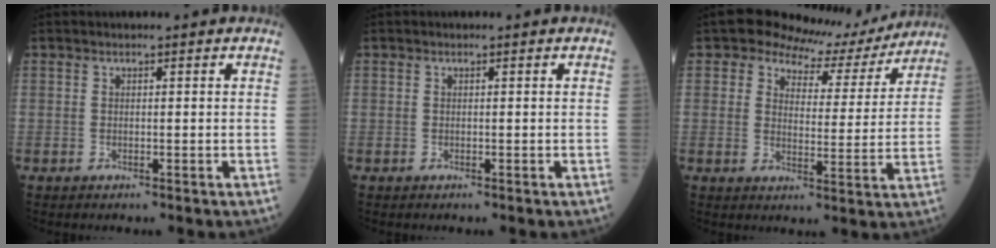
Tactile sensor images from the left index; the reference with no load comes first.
{"total": 0.0}
{"total": 8.4, "force": [7.4, 3.8, 0.8], "torque": [-0.006, -0.005, 0.082]}